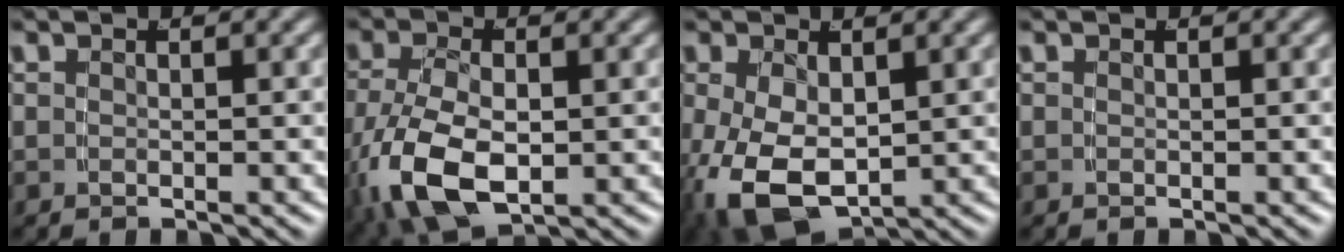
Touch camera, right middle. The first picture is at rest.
{"total": 8.6, "force": [-2.3, 5.6, 6.1], "torque": [-0.157, -0.045, -0.010]}
{"total": 7.7, "force": [-2.4, 5.3, 5.1], "torque": [-0.128, -0.048, -0.015]}
{"total": 0.0}